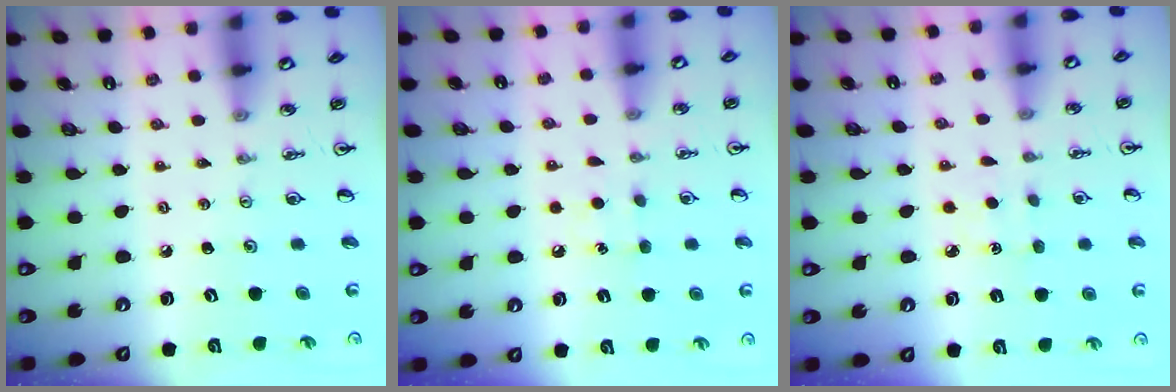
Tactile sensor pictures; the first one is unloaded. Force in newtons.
{"total": 6.4, "press": 6.3, "slide": 0.7}
{"total": 2.4, "press": 2.4, "slide": 0.3}